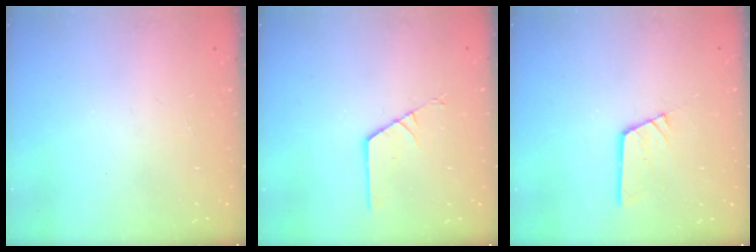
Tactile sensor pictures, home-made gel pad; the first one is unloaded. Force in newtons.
{"total": 1.8, "press": 1.8, "slide": 0.2}
{"total": 4.3, "press": 4.3, "slide": 0.5}